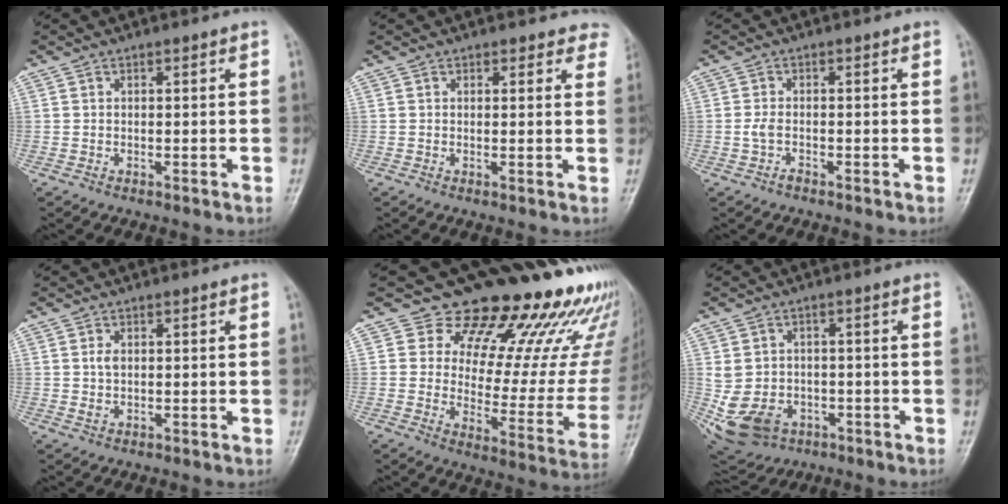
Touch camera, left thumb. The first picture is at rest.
{"total": 4.3, "force": [3.8, 2.0, 0.0], "torque": [0.042, -0.015, 0.017]}
{"total": 1.7, "force": [-0.9, 0.8, 1.1], "torque": [-0.031, 0.007, -0.021]}
{"total": 1.7, "force": [0.3, 1.1, 1.3], "torque": [-0.023, -0.002, 0.007]}
{"total": 23.5, "force": [18.5, 9.7, 10.8], "torque": [-0.088, -0.130, 0.231]}
{"total": 13.3, "force": [-4.1, 10.6, 6.9], "torque": [-0.160, 0.011, -0.051]}